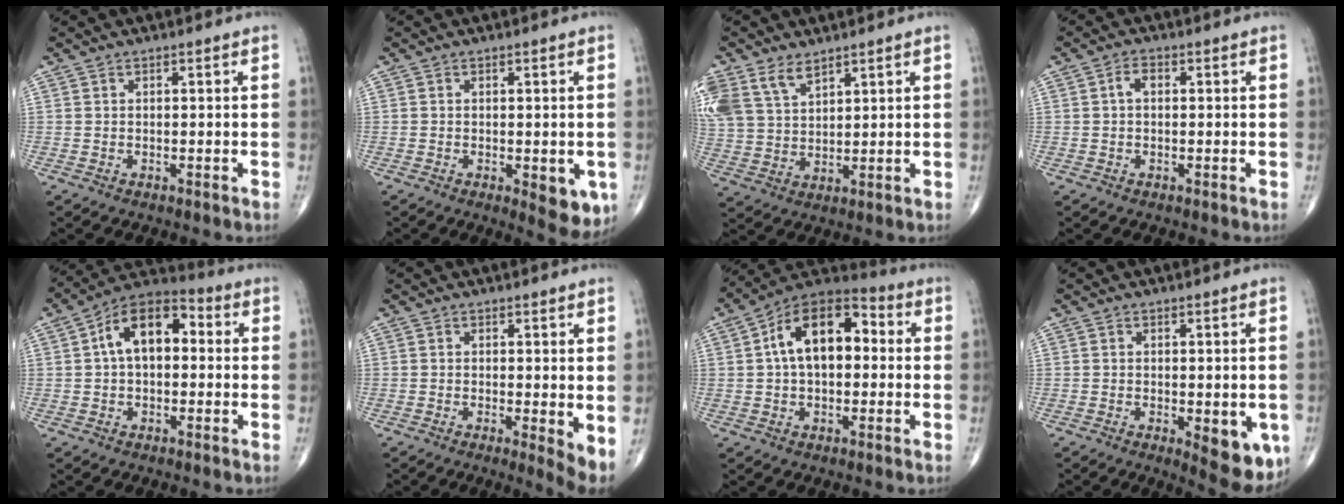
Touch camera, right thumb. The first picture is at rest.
{"total": 6.6, "force": [-1.8, 2.7, 5.7], "torque": [-0.054, -0.010, -0.019]}
{"total": 12.6, "force": [7.4, 7.6, 6.8], "torque": [-0.155, -0.005, 0.156]}
{"total": 2.4, "force": [0.2, 1.5, 1.9], "torque": [-0.032, 0.010, 0.001]}
{"total": 12.3, "force": [1.6, 7.3, 9.7], "torque": [-0.145, 0.038, 0.013]}
{"total": 4.1, "force": [0.0, 1.0, 4.0], "torque": [-0.062, -0.013, -0.005]}
{"total": 15.0, "force": [1.8, 8.8, 12.0], "torque": [-0.179, 0.038, 0.018]}
{"total": 9.1, "force": [-2.6, 3.8, 7.9], "torque": [-0.082, -0.014, -0.027]}